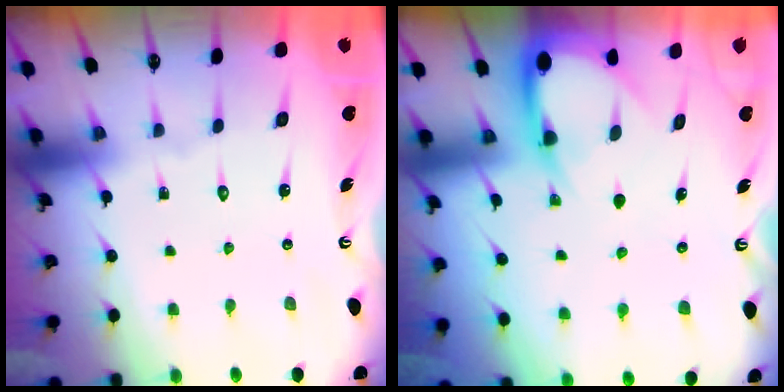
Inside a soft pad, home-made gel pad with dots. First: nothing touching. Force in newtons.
{"total": 4.2, "press": 4.1, "slide": 0.4}